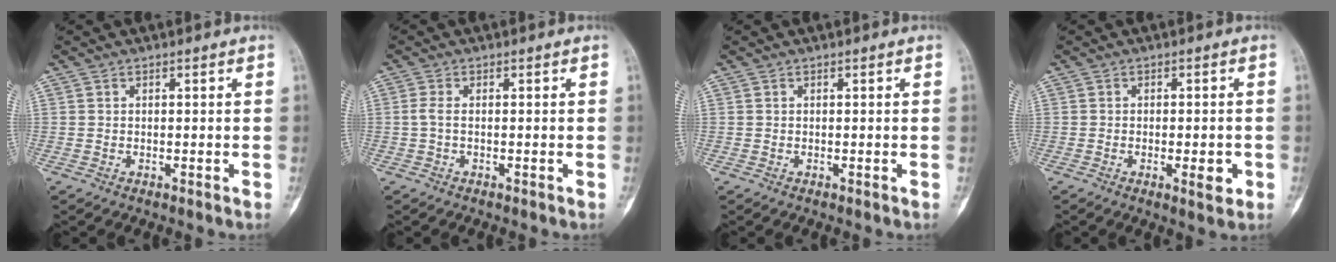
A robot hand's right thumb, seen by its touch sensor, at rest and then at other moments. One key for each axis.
{"total": 2.8, "fx": -0.6, "fy": 1.2, "fz": 2.5, "tx": -0.061, "ty": 0.001, "tz": -0.018}
{"total": 0.0}
{"total": 4.2, "fx": -1.3, "fy": 1.5, "fz": 3.7, "tx": -0.047, "ty": -0.001, "tz": -0.013}